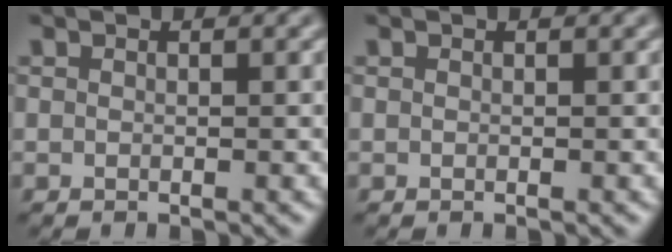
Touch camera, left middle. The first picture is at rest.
{"total": 0.0}